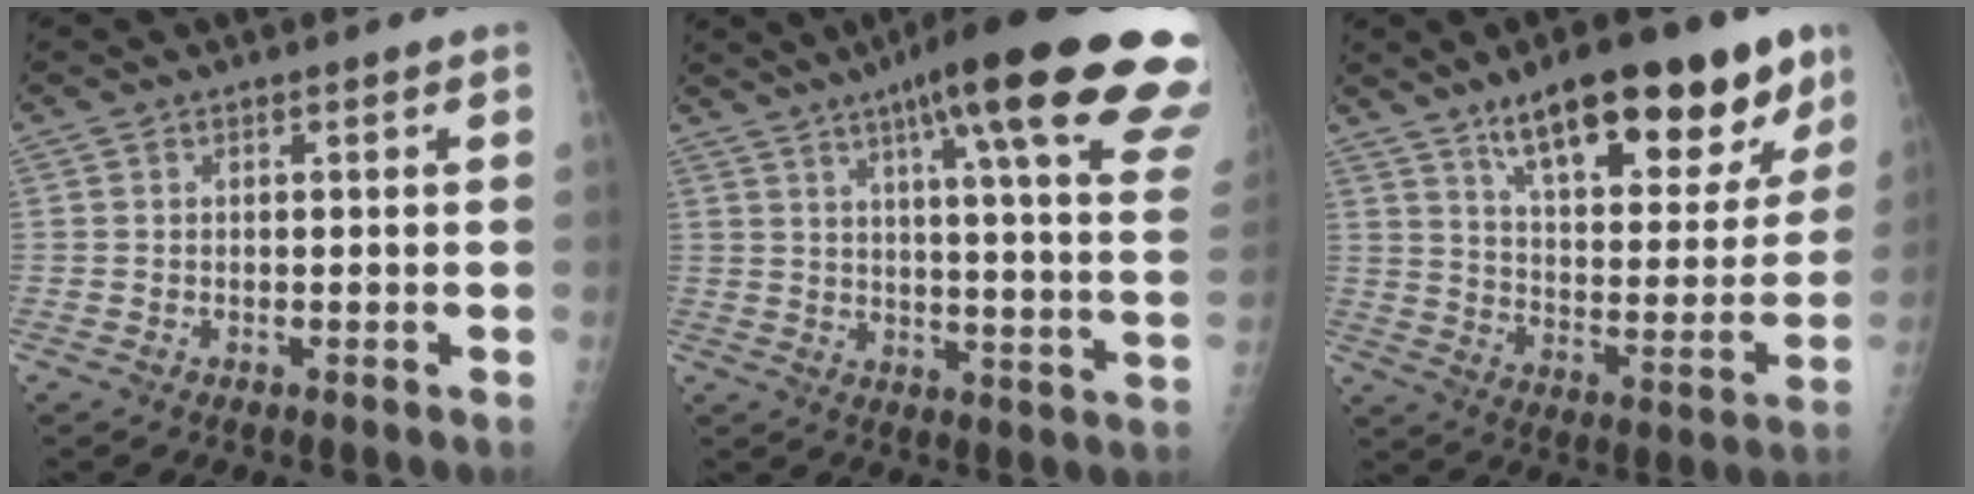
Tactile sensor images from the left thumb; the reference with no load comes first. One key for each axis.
{"total": 28.3, "fx": 17.5, "fy": 3.6, "fz": 22.0, "tx": -0.257, "ty": -0.051, "tz": 0.225}
{"total": 24.2, "fx": 15.3, "fy": 8.5, "fz": 16.6, "tx": -0.197, "ty": -0.049, "tz": 0.238}